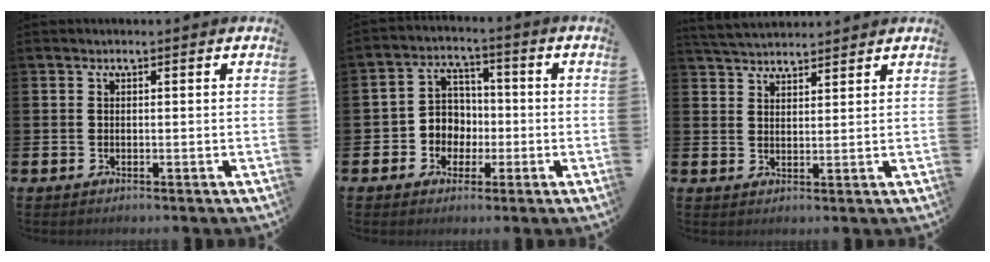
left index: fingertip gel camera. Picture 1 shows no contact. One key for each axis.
{"total": 5.1, "fx": -0.6, "fy": 5.0, "fz": 1.3, "tx": -0.047, "ty": 0.005, "tz": -0.016}
{"total": 3.9, "fx": 3.8, "fy": 0.5, "fz": 0.4, "tx": -0.027, "ty": -0.012, "tz": 0.073}